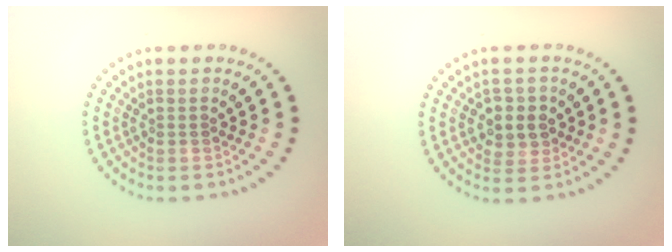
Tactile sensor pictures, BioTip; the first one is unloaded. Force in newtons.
{"total": 2.7, "press": 2.6, "slide": 0.7}